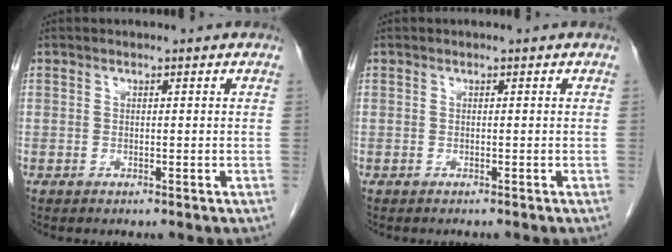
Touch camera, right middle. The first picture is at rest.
{"total": 1.1, "force": [-1.1, 0.2, 0.4], "torque": [-0.008, -0.001, -0.013]}